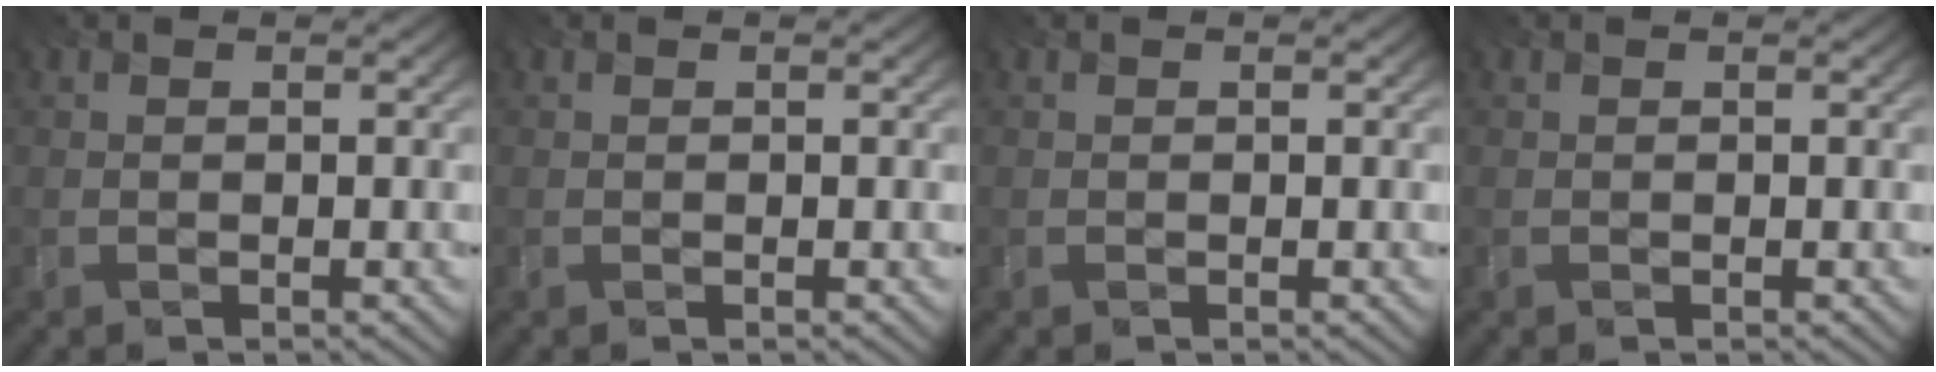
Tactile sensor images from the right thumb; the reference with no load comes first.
{"total": 0.0}
{"total": 0.0}
{"total": 0.0}